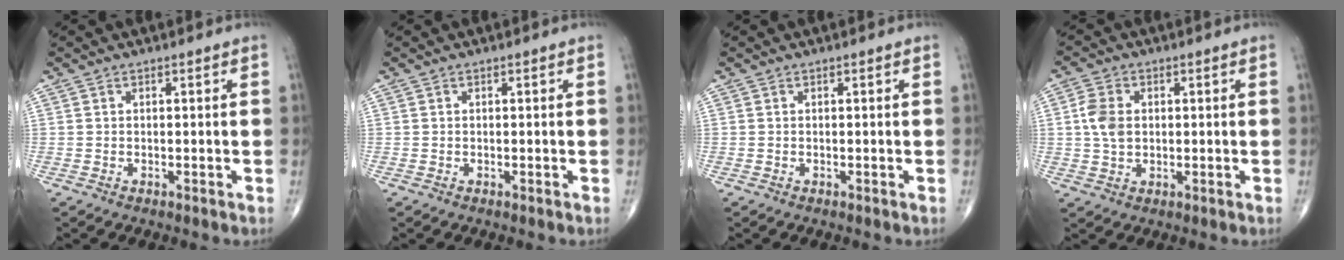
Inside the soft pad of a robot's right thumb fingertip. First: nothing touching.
{"total": 0.0}
{"total": 0.0}
{"total": 5.5, "force": [0.6, 4.0, 3.7], "torque": [-0.071, 0.001, 0.011]}